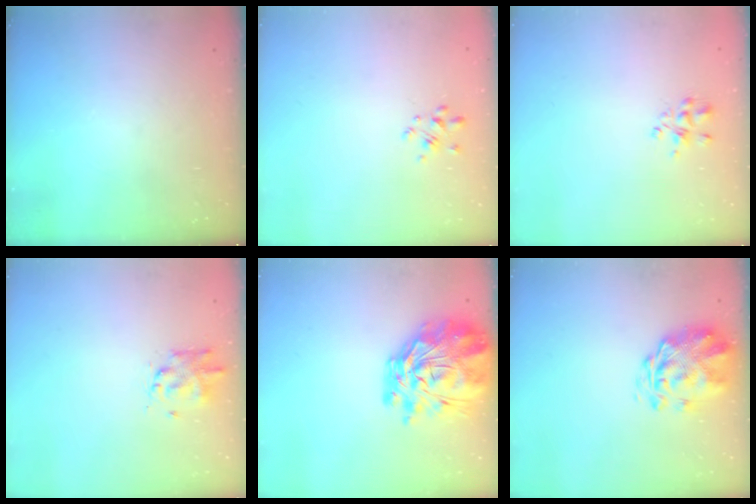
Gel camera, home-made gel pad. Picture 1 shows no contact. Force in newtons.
{"total": 2.3, "press": 2.1, "slide": 0.8}
{"total": 3.6, "press": 3.5, "slide": 1.1}
{"total": 2.0, "press": 1.9, "slide": 0.6}
{"total": 10.1, "press": 9.4, "slide": 3.7}
{"total": 3.3, "press": 2.9, "slide": 1.6}